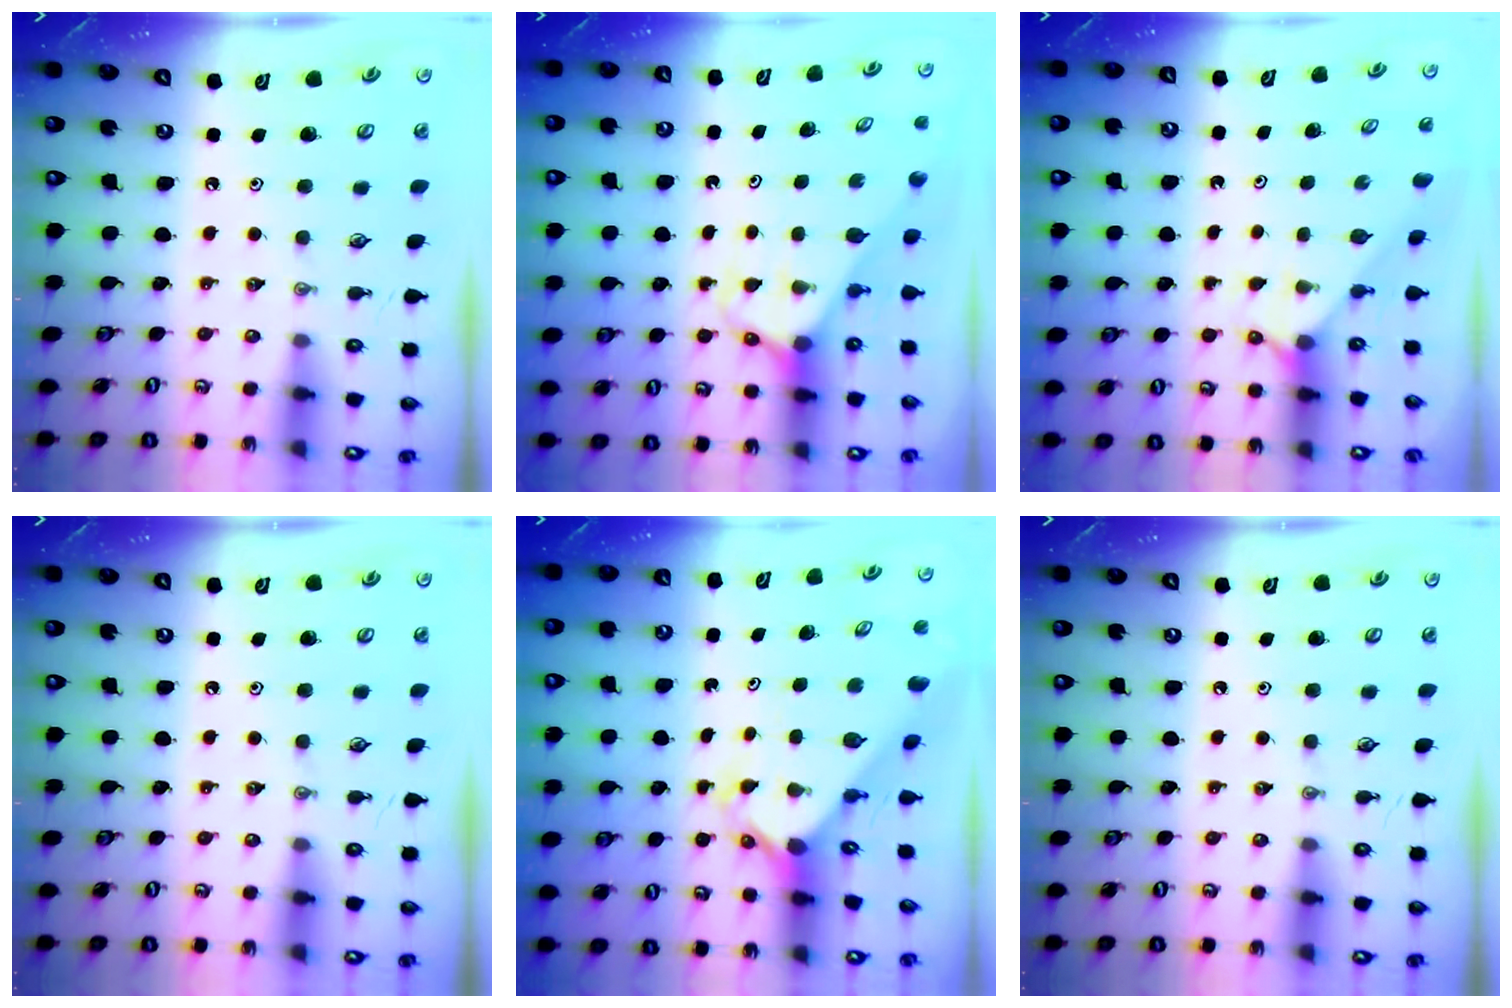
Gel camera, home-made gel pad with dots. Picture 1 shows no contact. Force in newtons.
{"total": 2.9, "press": 2.9, "slide": 0.2}
{"total": 2.4, "press": 2.4, "slide": 0.2}
{"total": 0.0}
{"total": 2.5, "press": 2.5, "slide": 0.3}
{"total": 0.0}